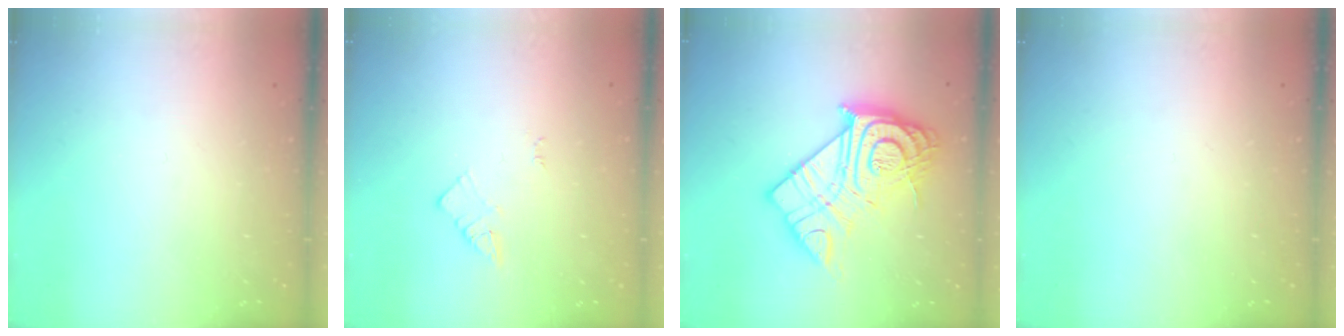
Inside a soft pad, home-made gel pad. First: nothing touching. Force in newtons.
{"total": 2.1, "press": 2.1, "slide": 0.3}
{"total": 24.3, "press": 24.1, "slide": 2.4}
{"total": 0.0}